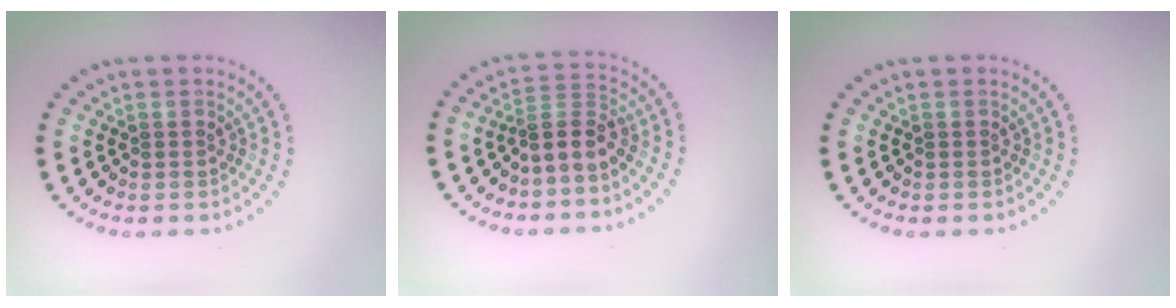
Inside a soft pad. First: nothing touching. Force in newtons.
{"total": 2.4, "press": 1.8, "slide": 1.6}
{"total": 0.0}